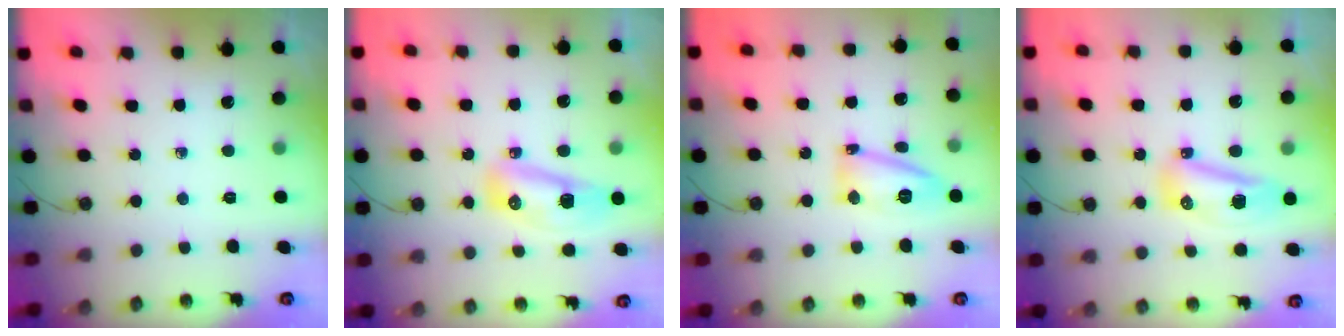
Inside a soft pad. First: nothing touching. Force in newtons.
{"total": 17.2, "press": 12.7, "slide": 11.6}
{"total": 12.0, "press": 12.0, "slide": 0.9}
{"total": 19.4, "press": 12.1, "slide": 15.2}